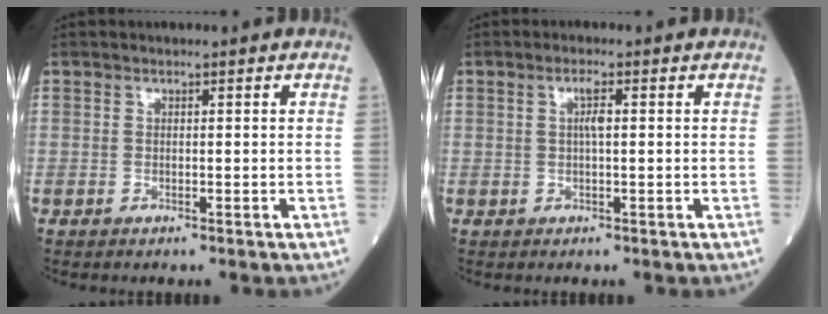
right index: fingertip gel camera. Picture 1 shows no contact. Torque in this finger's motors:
{"motor_torque": [0.56, 0.15, 0.25, 0.07]}